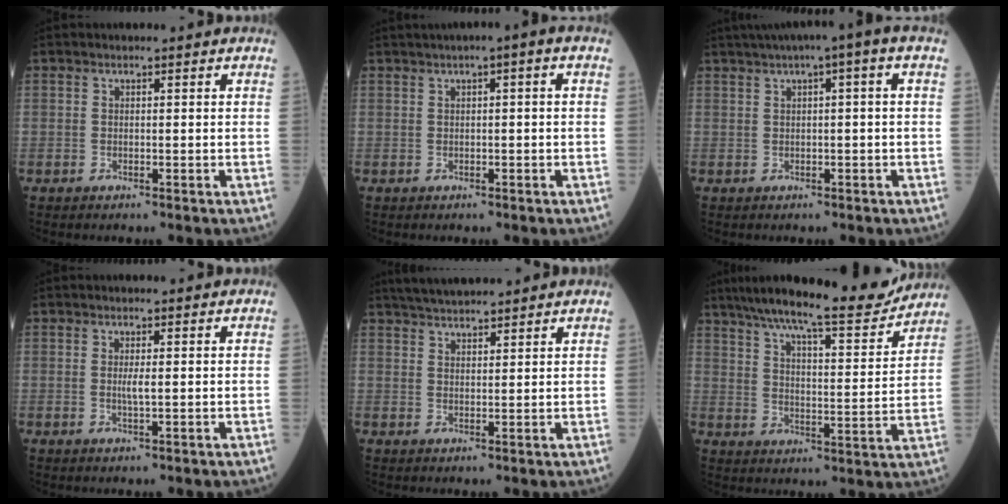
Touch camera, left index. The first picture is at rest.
{"total": 2.7, "force": [0.7, 0.0, 2.6], "torque": [-0.043, 0.009, 0.011]}
{"total": 5.6, "force": [2.3, -0.1, 5.1], "torque": [-0.081, 0.024, 0.036]}
{"total": 1.6, "force": [-0.2, 0.0, 1.5], "torque": [-0.035, -0.006, -0.002]}
{"total": 6.9, "force": [6.3, 0.7, 2.7], "torque": [-0.051, 0.029, 0.104]}
{"total": 18.0, "force": [15.9, 1.6, 8.2], "torque": [-0.133, -0.011, 0.229]}